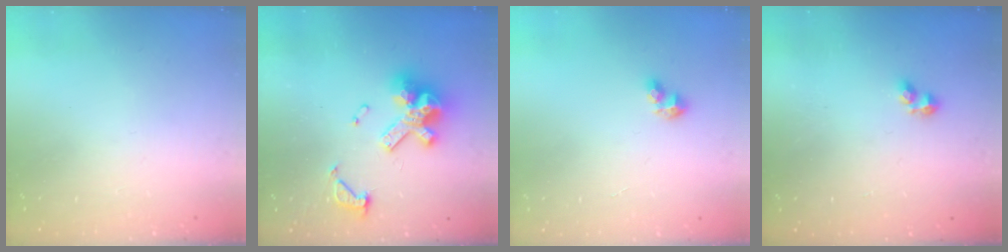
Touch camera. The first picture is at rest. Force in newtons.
{"total": 14.7, "press": 14.6, "slide": 1.6}
{"total": 4.0, "press": 4.0, "slide": 0.4}
{"total": 2.3, "press": 2.3, "slide": 0.5}